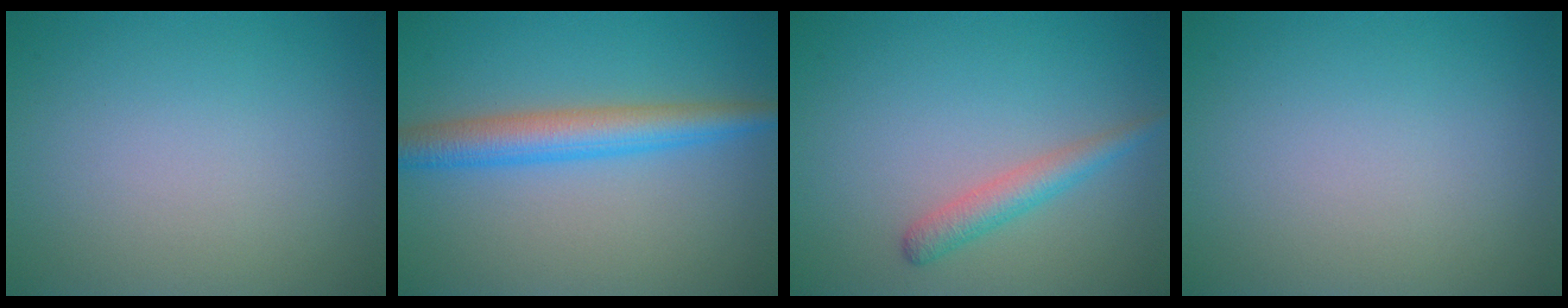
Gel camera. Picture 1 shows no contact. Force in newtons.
{"total": 4.6, "press": 4.5, "slide": 0.2}
{"total": 2.3, "press": 2.3, "slide": 0.0}
{"total": 0.0}